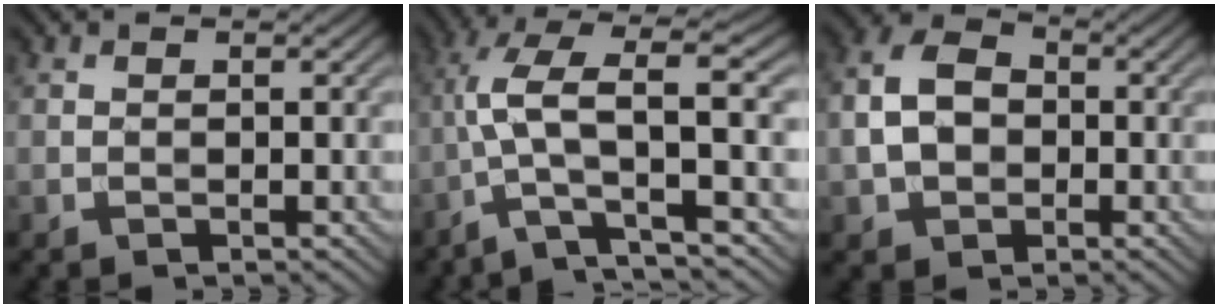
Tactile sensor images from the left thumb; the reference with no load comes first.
{"total": 9.5, "force": [-2.1, 2.5, 8.9], "torque": [-0.173, 0.023, -0.055]}
{"total": 6.4, "force": [-0.8, 4.9, 4.1], "torque": [-0.093, 0.004, -0.024]}